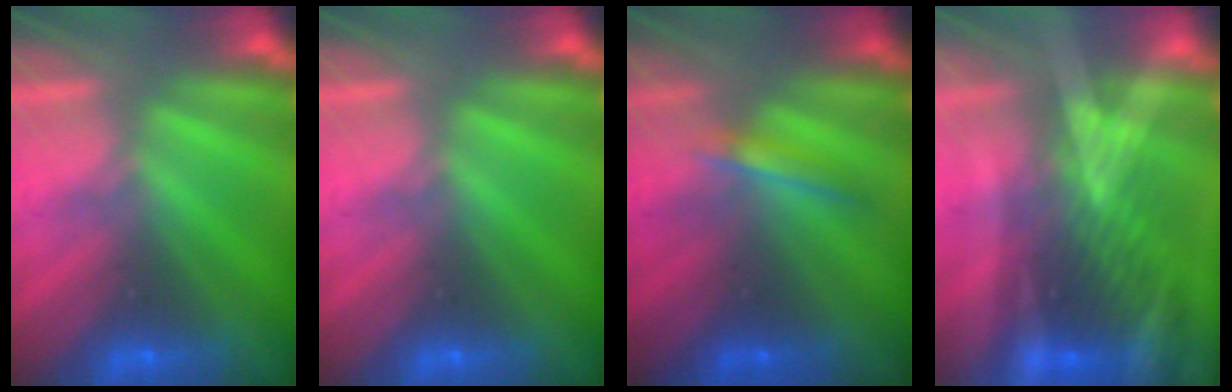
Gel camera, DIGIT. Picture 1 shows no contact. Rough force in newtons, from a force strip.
{"total": 0.0}
{"total": 1.6}
{"total": 2.9}